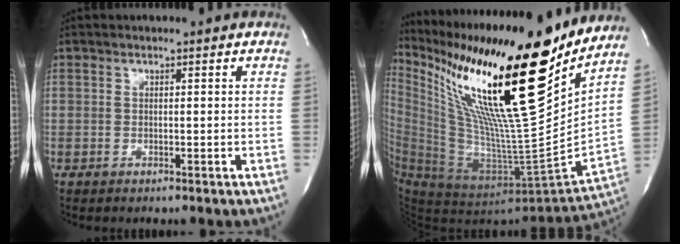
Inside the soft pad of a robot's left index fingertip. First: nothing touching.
{"total": 29.7, "force": [19.9, 1.4, 22.0], "torque": [-0.413, -0.043, 0.338]}